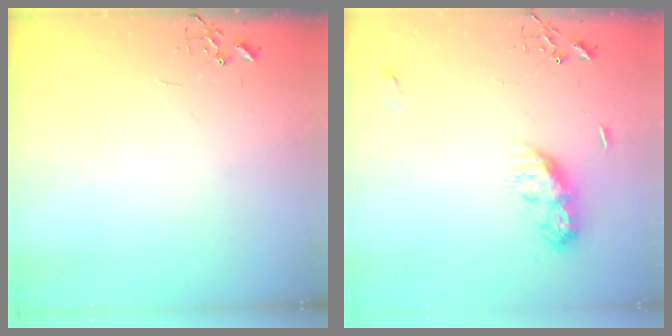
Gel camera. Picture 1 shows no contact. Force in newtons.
{"total": 8.7, "press": 8.7, "slide": 0.4}